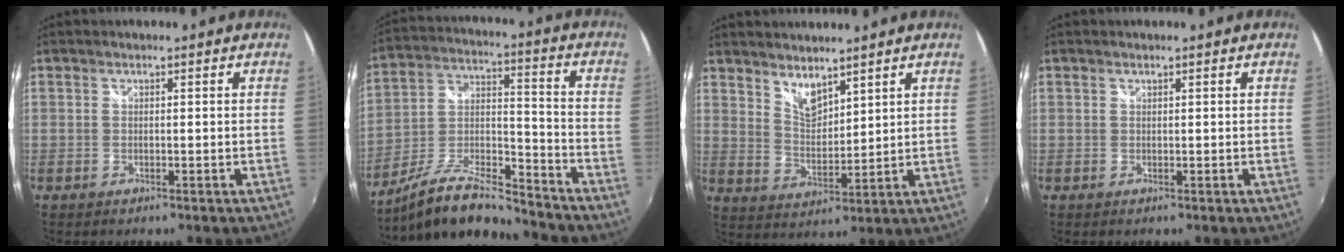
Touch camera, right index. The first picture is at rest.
{"total": 15.2, "force": [-12.9, 3.3, 7.4], "torque": [-0.156, -0.003, -0.236]}
{"total": 5.9, "force": [4.9, 2.1, 2.6], "torque": [-0.038, -0.004, 0.091]}
{"total": 0.0}